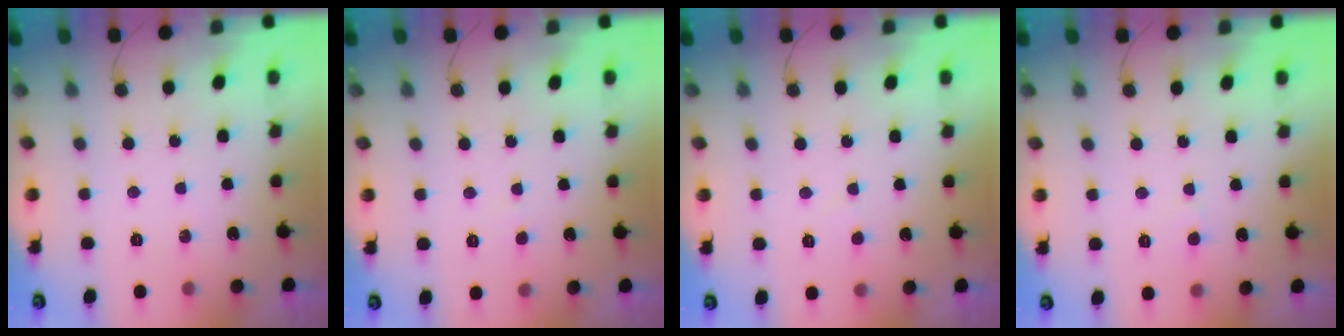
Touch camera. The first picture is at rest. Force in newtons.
{"total": 2.0, "press": 2.0, "slide": 0.1}
{"total": 3.0, "press": 3.0, "slide": 0.3}
{"total": 3.3, "press": 3.3, "slide": 0.3}